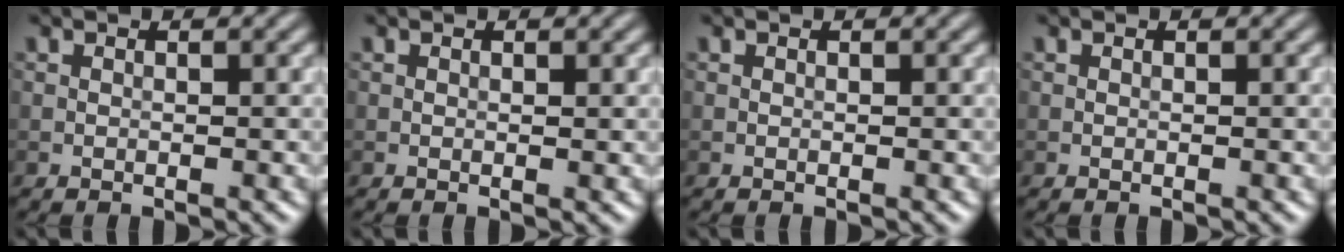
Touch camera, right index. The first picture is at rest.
{"total": 0.0}
{"total": 0.0}
{"total": 0.0}